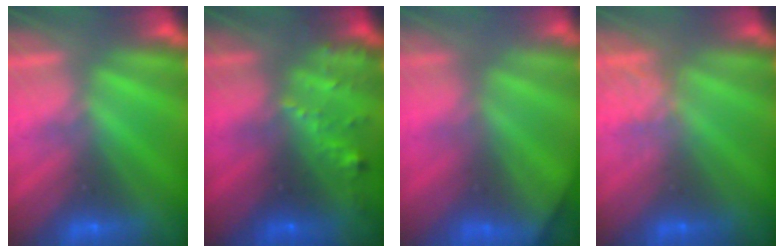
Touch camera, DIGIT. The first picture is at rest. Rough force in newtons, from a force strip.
{"total": 8.5}
{"total": 8.1}
{"total": 1.8}